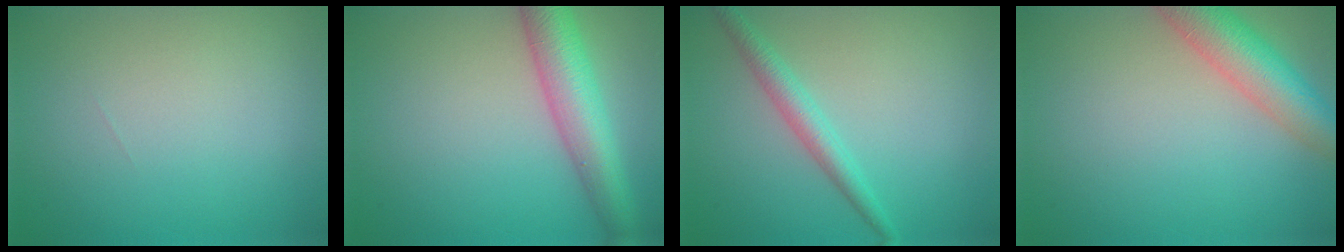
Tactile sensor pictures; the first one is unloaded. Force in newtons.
{"total": 6.4, "press": 6.4, "slide": 0.3}
{"total": 2.5, "press": 2.5, "slide": 0.1}
{"total": 5.8, "press": 5.8, "slide": 0.4}